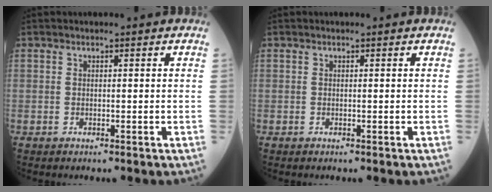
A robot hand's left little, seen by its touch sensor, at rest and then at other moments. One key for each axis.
{"total": 0.0}